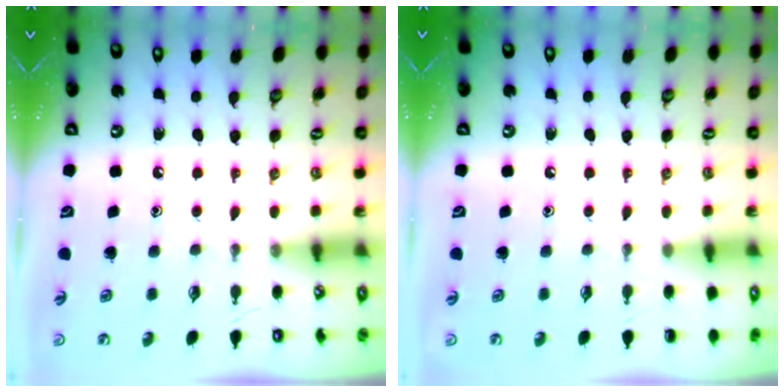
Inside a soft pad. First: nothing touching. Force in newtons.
{"total": 0.0}